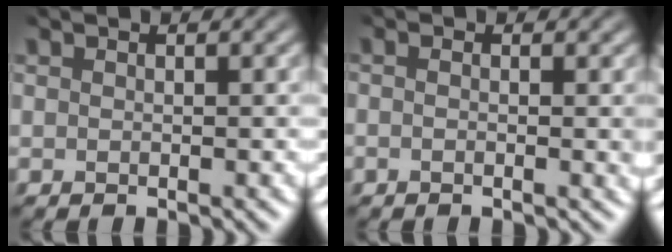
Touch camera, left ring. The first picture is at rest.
{"total": 1.2, "force": [-0.2, 0.1, 1.1], "torque": [-0.017, -0.002, -0.003]}